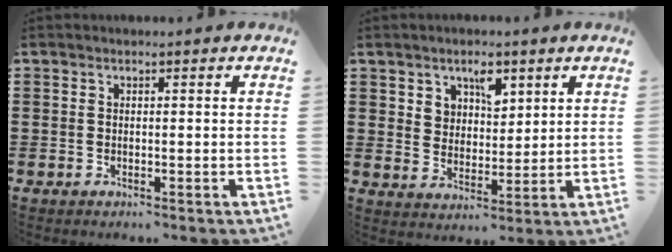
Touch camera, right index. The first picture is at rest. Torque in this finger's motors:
{"motor_torque": [0.37, -0.35, 0.16, 0.06]}